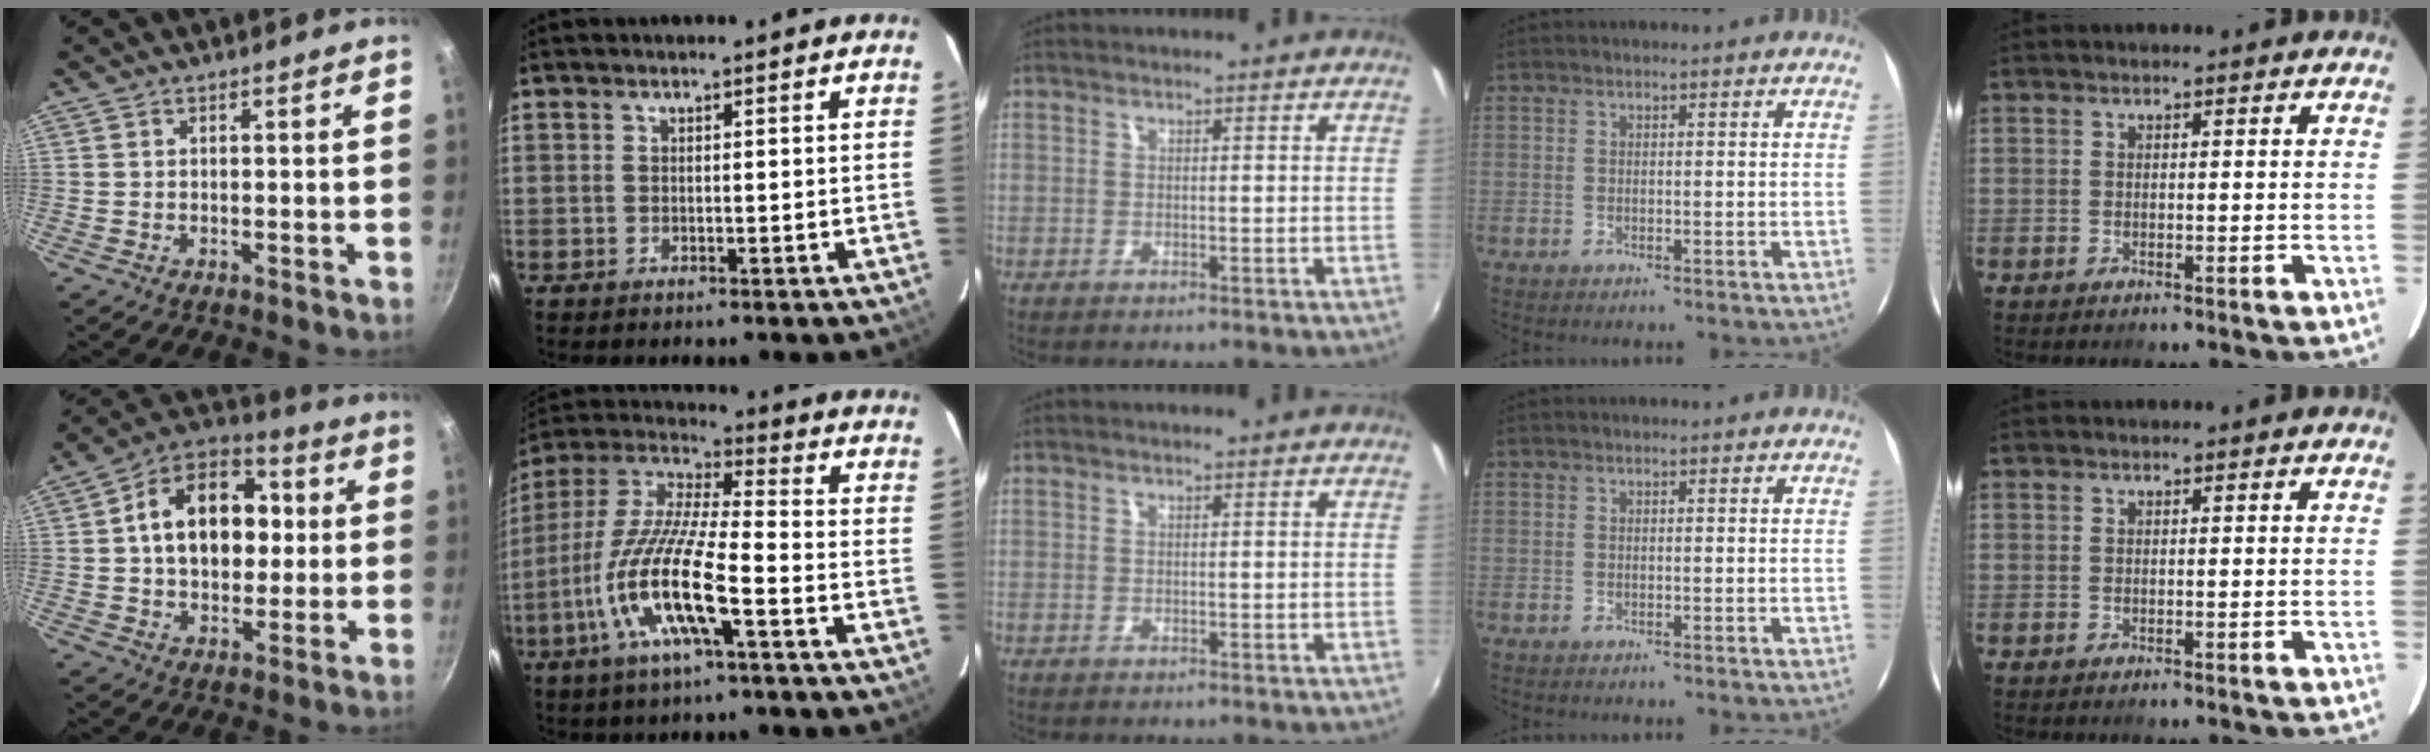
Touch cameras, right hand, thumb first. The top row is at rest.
{"thumb": {"total": 17.9, "force": [1.9, 12.7, 12.5], "torque": [-0.160, 0.027, 0.015]}, "index": {"total": 16.4, "force": [-6.6, 2.8, 14.7], "torque": [-0.300, -0.017, -0.135]}}